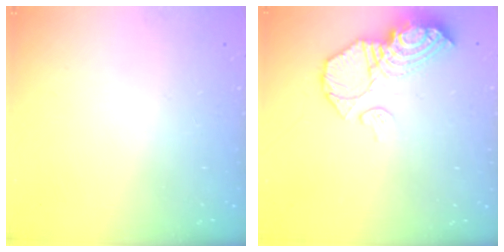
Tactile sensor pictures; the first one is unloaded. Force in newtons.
{"total": 12.7, "press": 12.6, "slide": 1.9}